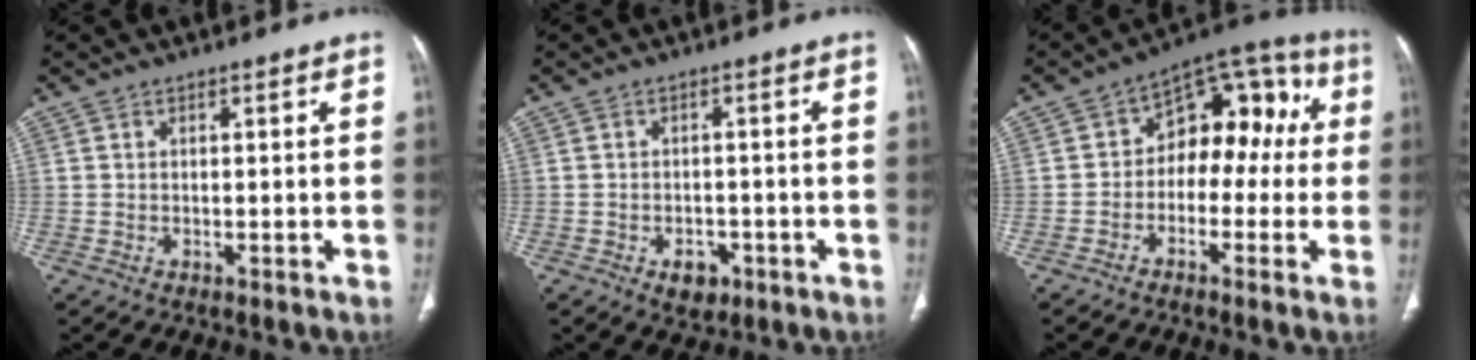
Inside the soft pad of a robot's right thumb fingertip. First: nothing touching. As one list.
[{"total": 4.0, "force": [-1.9, 2.8, 2.2], "torque": [-0.017, 0.009, -0.020]}, {"total": 13.3, "force": [-0.1, 8.7, 10.0], "torque": [-0.077, 0.056, -0.019]}]